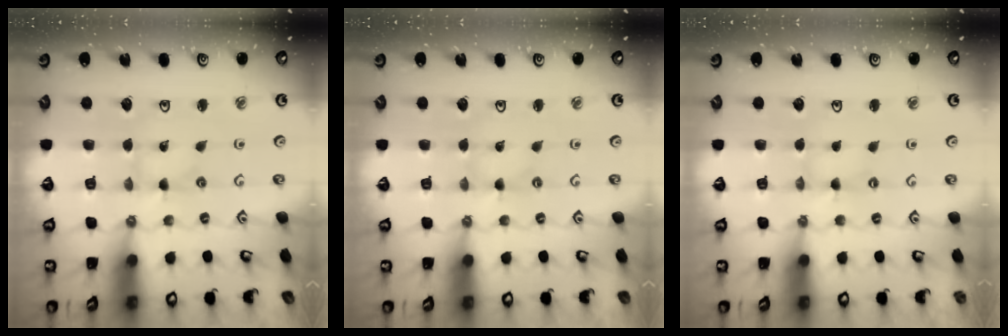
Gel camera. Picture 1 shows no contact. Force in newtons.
{"total": 0.0}
{"total": 1.3, "press": 1.3, "slide": 0.2}